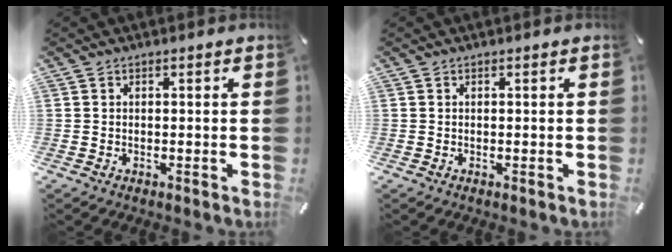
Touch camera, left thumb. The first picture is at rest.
{"total": 0.0}